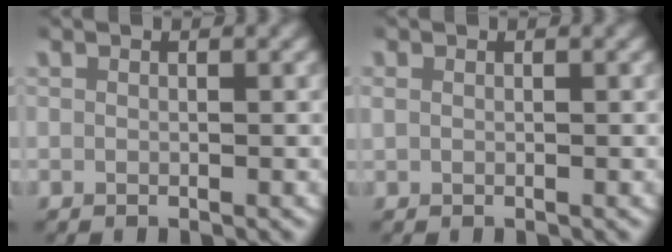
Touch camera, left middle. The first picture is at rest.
{"total": 0.5, "force": [0.2, 0.4, 0.3], "torque": [-0.009, 0.002, 0.005]}